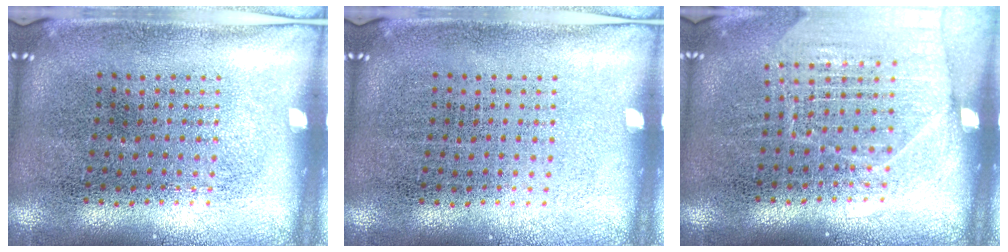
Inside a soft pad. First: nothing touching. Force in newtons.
{"total": 0.0}
{"total": 1.6, "press": 1.6, "slide": 0.3}